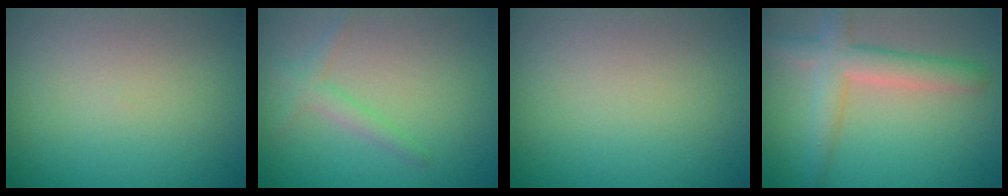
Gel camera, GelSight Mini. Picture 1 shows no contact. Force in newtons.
{"total": 1.6, "press": 1.6, "slide": 0.1}
{"total": 0.0}
{"total": 4.1, "press": 4.1, "slide": 0.2}